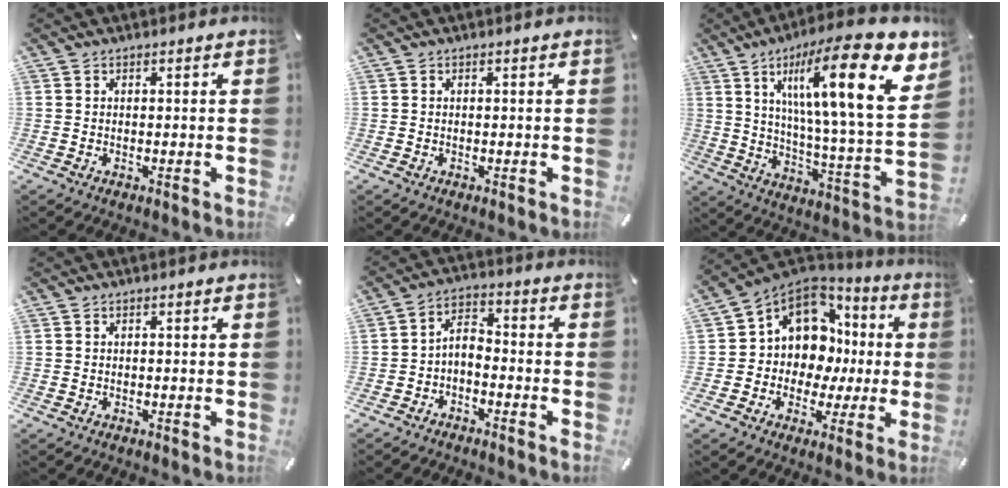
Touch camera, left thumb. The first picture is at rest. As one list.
[{"total": 0.0}, {"total": 23.2, "force": [11.6, 5.2, 19.4], "torque": [-0.296, -0.073, 0.172]}, {"total": 0.0}, {"total": 4.3, "force": [-2.5, 2.5, 2.5], "torque": [-0.057, 0.008, -0.055]}, {"total": 11.7, "force": [2.5, 10.5, 4.7], "torque": [-0.101, -0.034, 0.056]}]